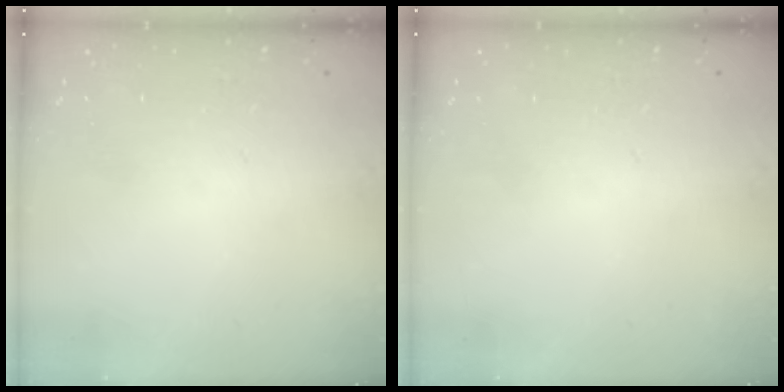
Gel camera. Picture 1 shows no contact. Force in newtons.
{"total": 0.0}